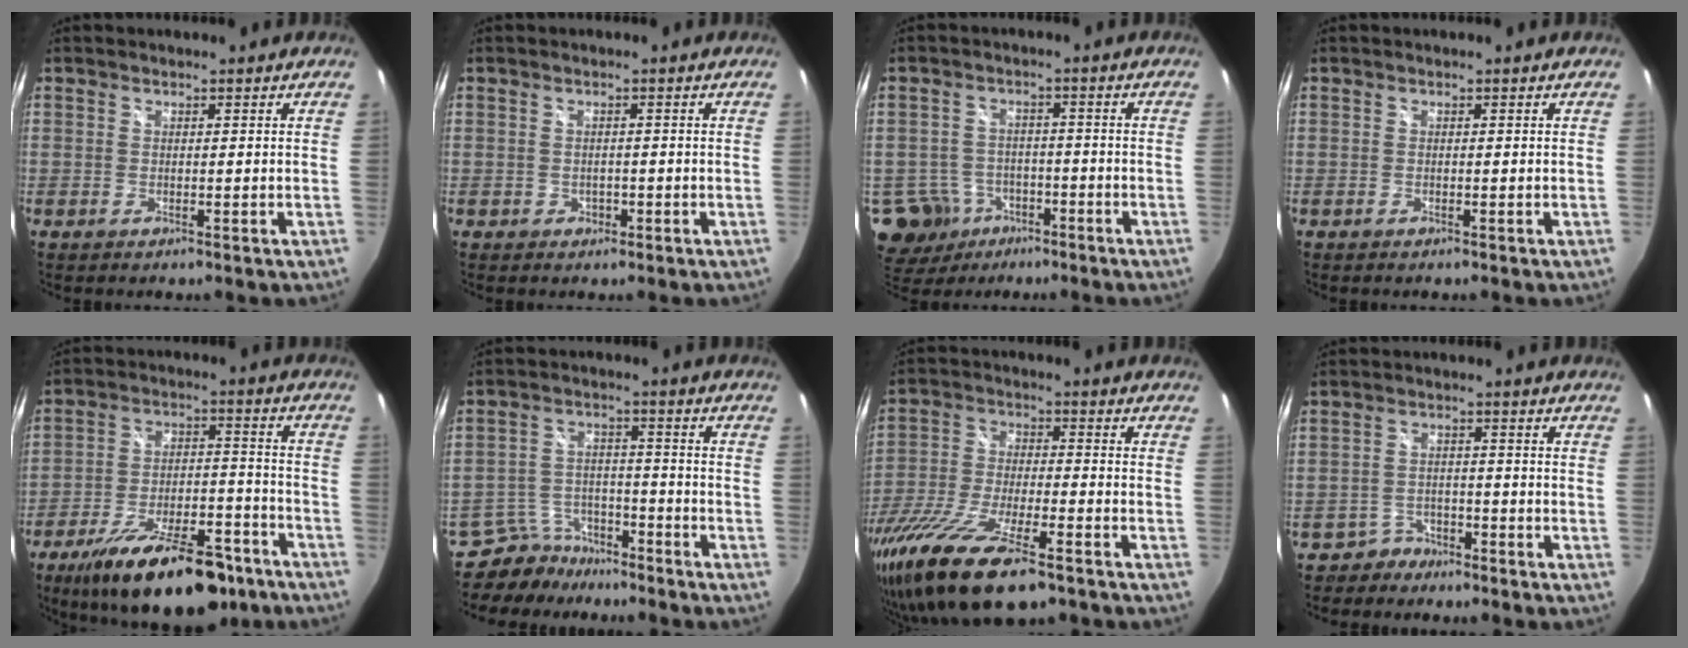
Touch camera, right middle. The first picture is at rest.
{"total": 1.6, "force": [-0.6, 1.5, 0.4], "torque": [-0.006, 0.000, -0.005]}
{"total": 9.1, "force": [-4.9, 7.1, 2.9], "torque": [-0.083, 0.007, -0.067]}
{"total": 0.0}
{"total": 21.9, "force": [-15.8, 8.5, 12.7], "torque": [-0.217, -0.009, -0.229]}
{"total": 9.0, "force": [-7.9, 4.2, 1.0], "torque": [-0.043, 0.016, -0.126]}
{"total": 20.8, "force": [-14.6, 5.5, 13.8], "torque": [-0.286, -0.065, -0.263]}
{"total": 3.6, "force": [-2.9, 2.1, -0.5], "torque": [0.004, 0.014, -0.052]}